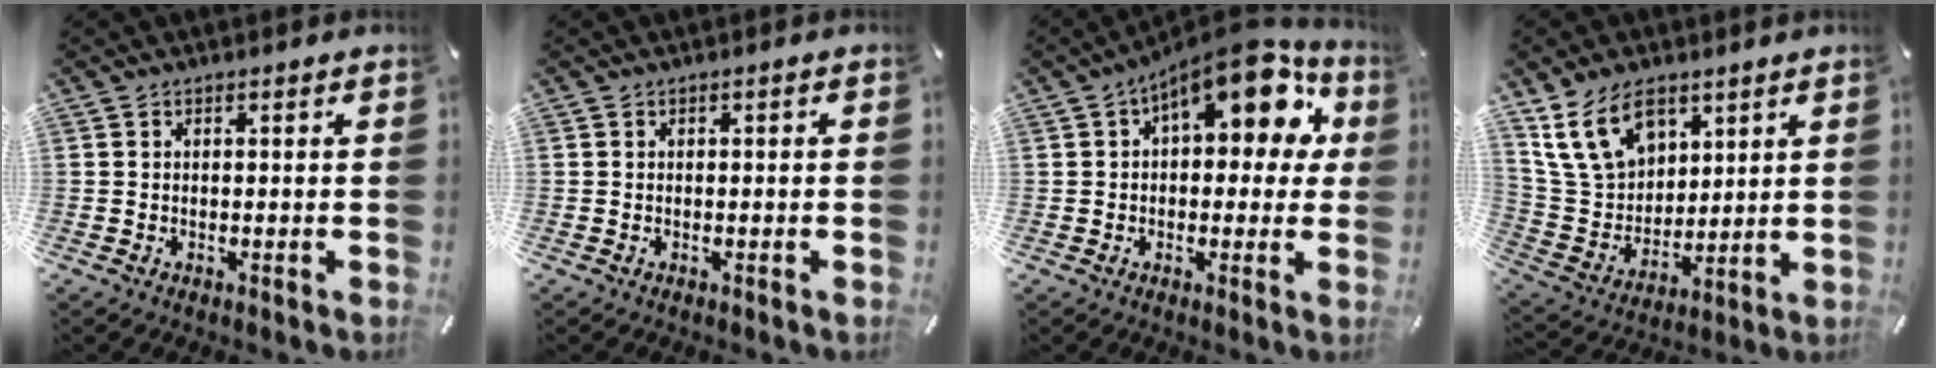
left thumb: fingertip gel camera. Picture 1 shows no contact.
{"total": 0.6, "force": [-0.2, 0.3, 0.5], "torque": [-0.009, 0.001, -0.004]}
{"total": 15.0, "force": [7.0, 7.3, 11.0], "torque": [-0.148, -0.040, 0.116]}
{"total": 14.4, "force": [8.3, 9.8, 6.5], "torque": [-0.151, -0.026, 0.161]}